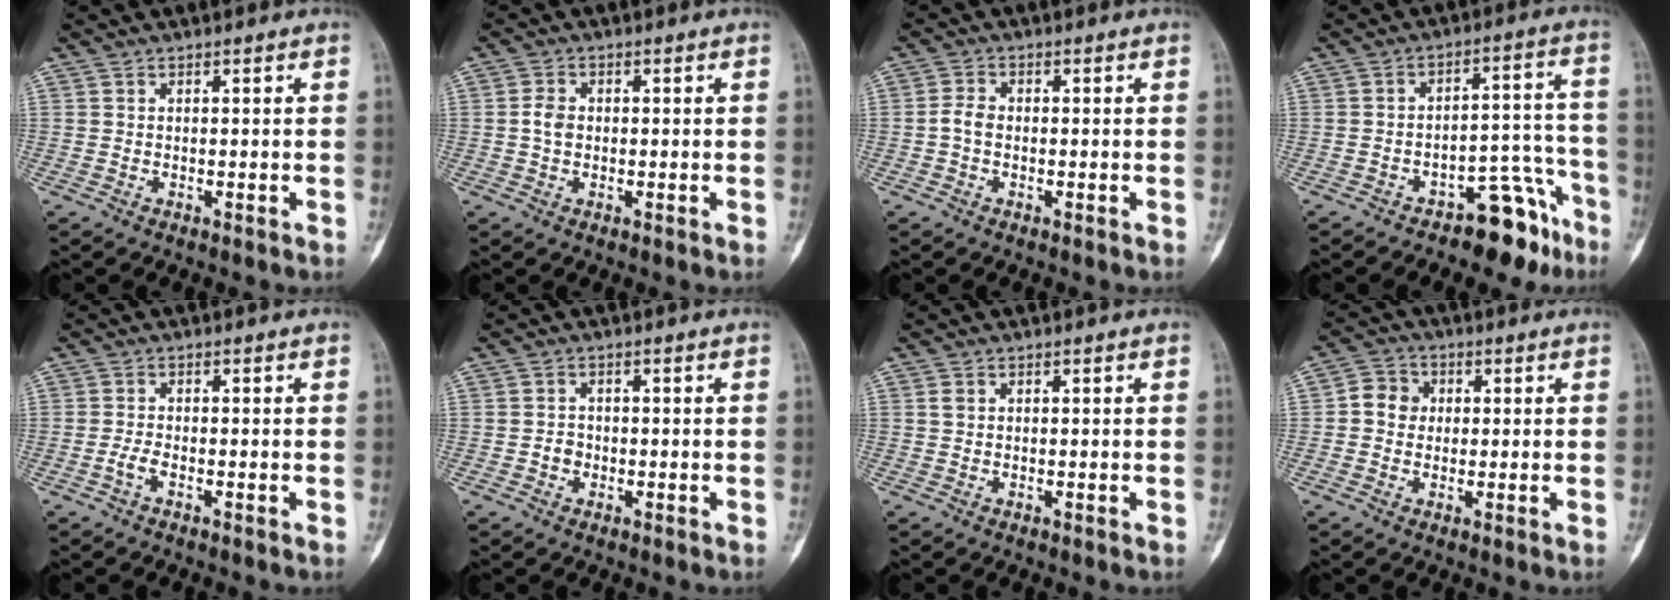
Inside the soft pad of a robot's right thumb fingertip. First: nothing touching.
{"total": 2.7, "force": [-0.1, 2.1, 1.8], "torque": [-0.029, 0.005, -0.007]}
{"total": 2.6, "force": [-0.5, 1.8, 1.9], "torque": [-0.035, 0.007, -0.017]}
{"total": 10.2, "force": [-7.2, 4.6, 5.5], "torque": [-0.035, 0.094, -0.104]}
{"total": 1.7, "force": [-0.9, 0.5, 1.4], "torque": [-0.035, 0.003, -0.020]}
{"total": 1.8, "force": [-0.6, 1.6, 0.7], "torque": [-0.002, 0.006, -0.013]}
{"total": 0.8, "force": [0.3, 0.6, 0.4], "torque": [-0.004, 0.005, 0.005]}
{"total": 5.0, "force": [0.3, 4.6, 2.1], "torque": [-0.015, 0.010, -0.004]}